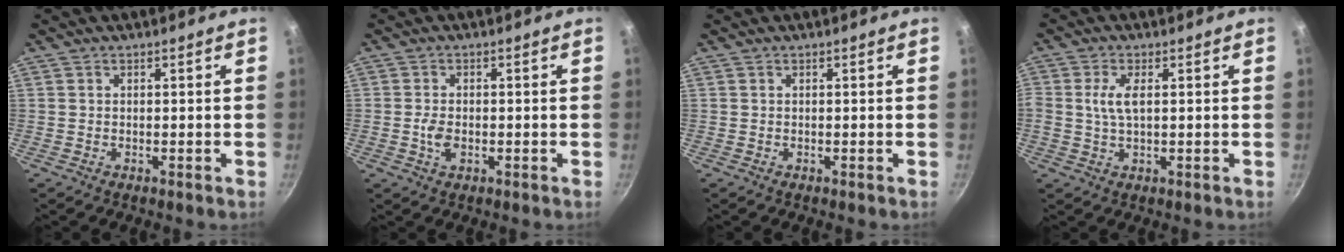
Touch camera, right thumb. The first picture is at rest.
{"total": 3.1, "force": [-0.6, 2.0, 2.3], "torque": [-0.041, 0.004, -0.013]}
{"total": 0.0}
{"total": 4.4, "force": [0.7, 2.1, 3.9], "torque": [-0.081, 0.005, 0.014]}